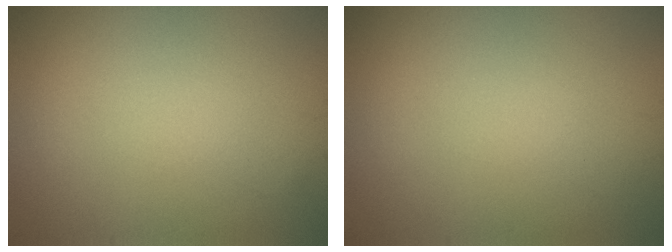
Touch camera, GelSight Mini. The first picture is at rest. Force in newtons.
{"total": 0.0}